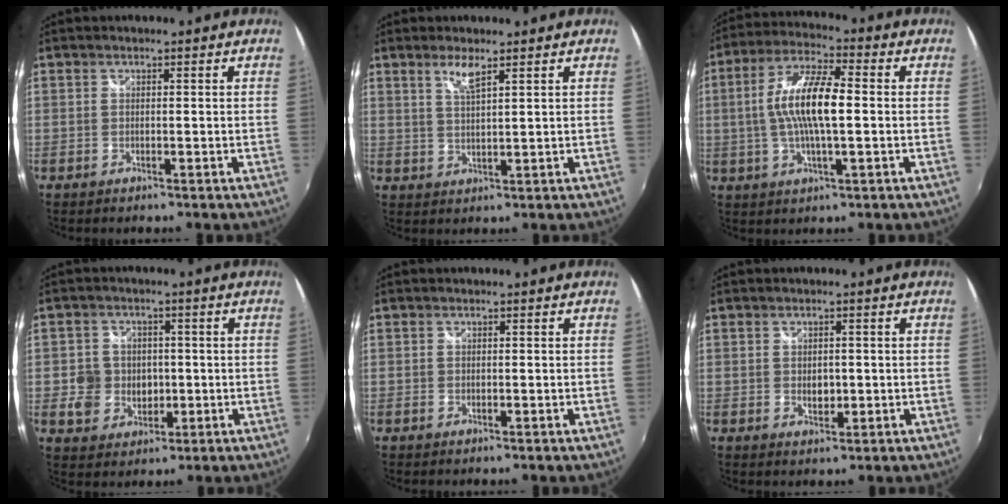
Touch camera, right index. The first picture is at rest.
{"total": 3.5, "force": [2.4, 0.3, 2.5], "torque": [-0.048, -0.002, 0.045]}
{"total": 11.7, "force": [0.0, 2.8, 11.3], "torque": [-0.222, 0.009, -0.003]}
{"total": 6.6, "force": [-0.5, 6.3, 2.0], "torque": [-0.057, 0.013, -0.004]}
{"total": 0.0}
{"total": 2.5, "force": [-0.1, 1.8, 1.7], "torque": [-0.026, -0.002, -0.001]}